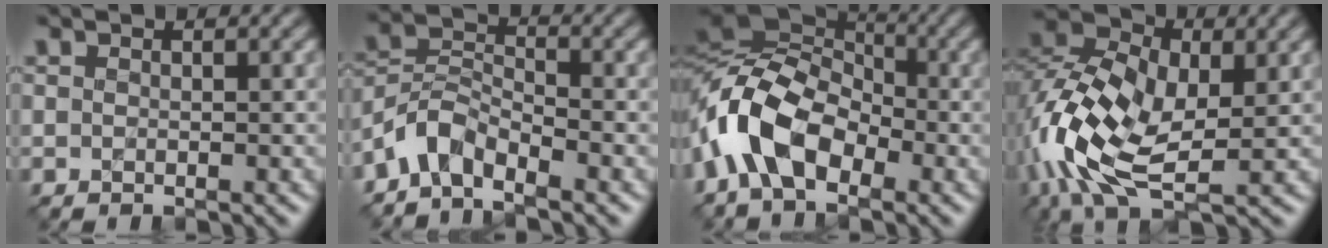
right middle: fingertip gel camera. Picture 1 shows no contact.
{"total": 3.6, "force": [-3.0, 1.5, 1.4], "torque": [-0.025, 0.010, -0.070]}
{"total": 8.6, "force": [-3.2, 5.4, 6.0], "torque": [-0.124, 0.014, -0.078]}
{"total": 10.9, "force": [-2.5, 6.1, 8.7], "torque": [-0.197, 0.007, -0.059]}